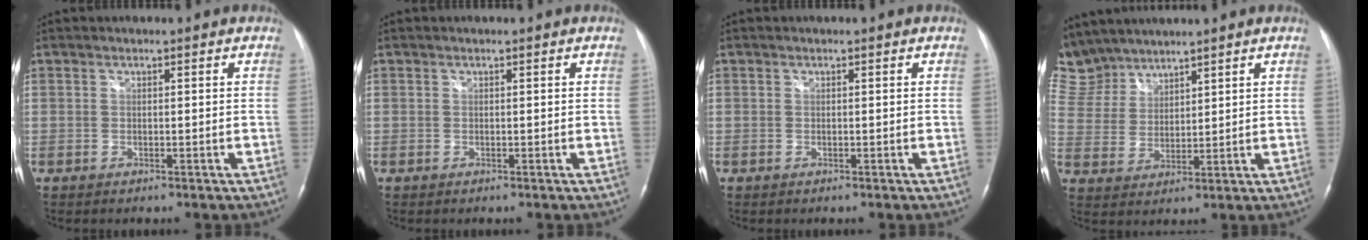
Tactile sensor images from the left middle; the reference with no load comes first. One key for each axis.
{"total": 0.0}
{"total": 0.0}
{"total": 10.4, "fx": 9.4, "fy": 4.4, "fz": 1.0, "tx": -0.045, "ty": 0.019, "tz": 0.207}